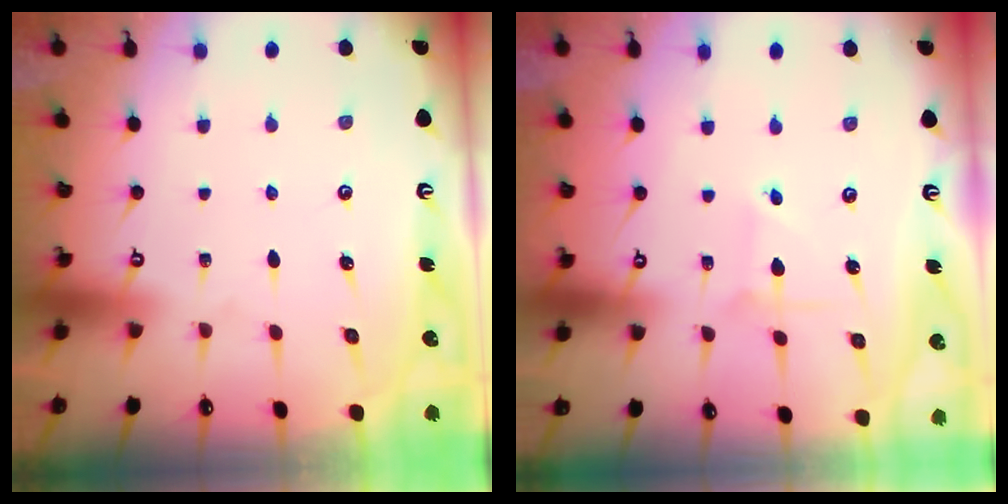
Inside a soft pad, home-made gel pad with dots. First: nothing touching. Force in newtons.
{"total": 2.4, "press": 2.4, "slide": 0.2}